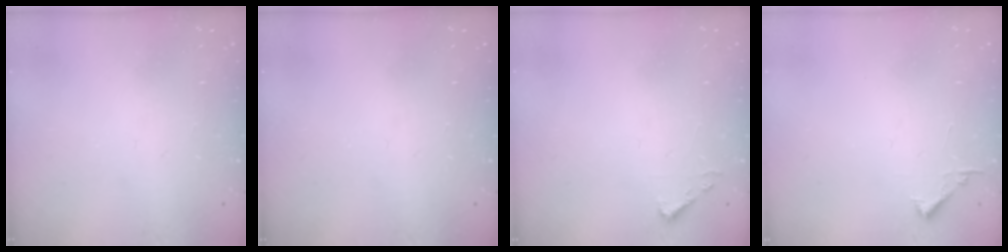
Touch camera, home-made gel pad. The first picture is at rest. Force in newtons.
{"total": 0.0}
{"total": 3.7, "press": 3.7, "slide": 0.4}
{"total": 4.4, "press": 4.4, "slide": 0.4}